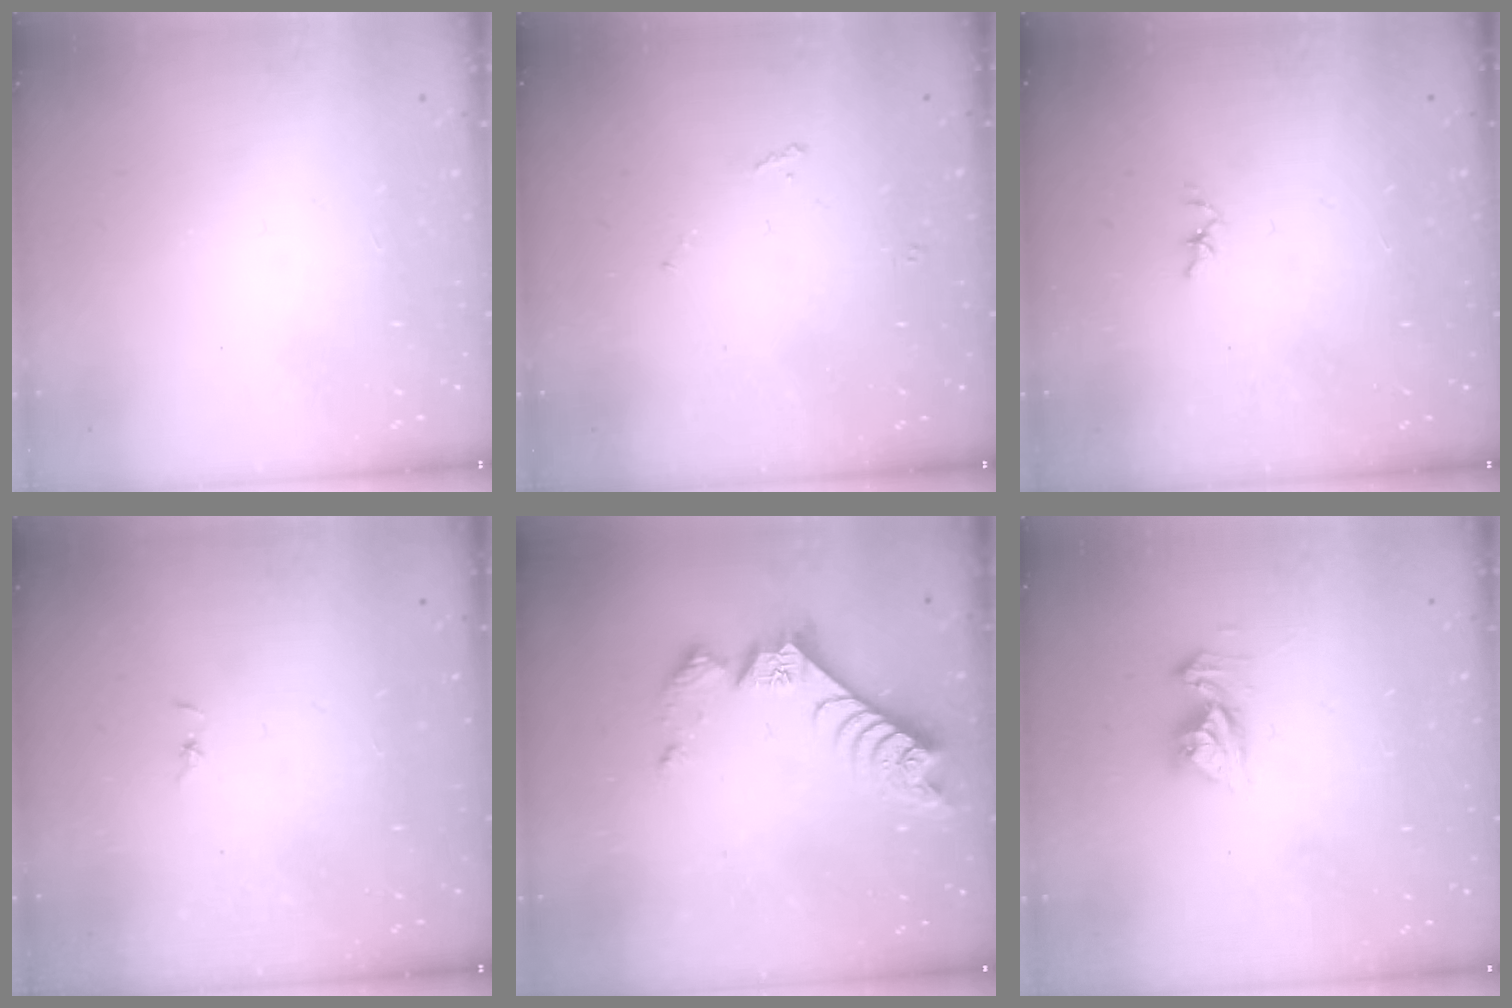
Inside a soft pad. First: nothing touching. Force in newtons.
{"total": 4.7, "press": 4.7, "slide": 0.6}
{"total": 1.8, "press": 1.7, "slide": 0.3}
{"total": 0.7, "press": 0.7, "slide": 0.1}
{"total": 8.4, "press": 8.4, "slide": 0.3}
{"total": 9.6, "press": 9.6, "slide": 1.0}